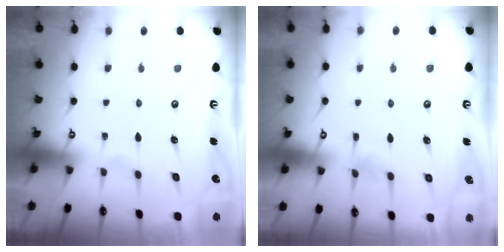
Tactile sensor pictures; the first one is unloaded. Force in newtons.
{"total": 4.7, "press": 4.6, "slide": 0.6}